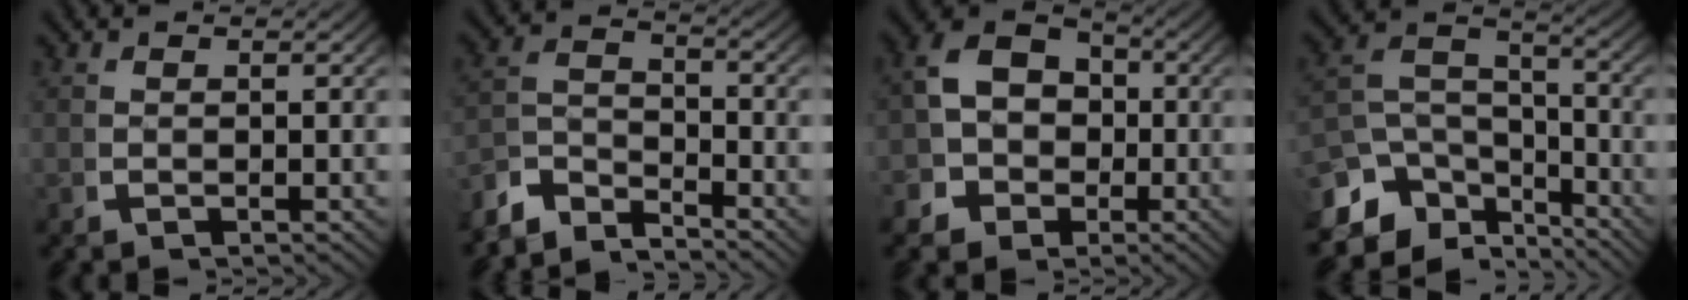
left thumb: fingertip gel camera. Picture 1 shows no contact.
{"total": 4.7, "force": [-3.2, 2.5, 2.4], "torque": [-0.038, -0.016, -0.059]}
{"total": 10.1, "force": [-1.3, 8.9, 4.5], "torque": [-0.091, -0.018, -0.029]}
{"total": 9.8, "force": [-2.9, 6.8, 6.5], "torque": [-0.109, -0.021, -0.047]}